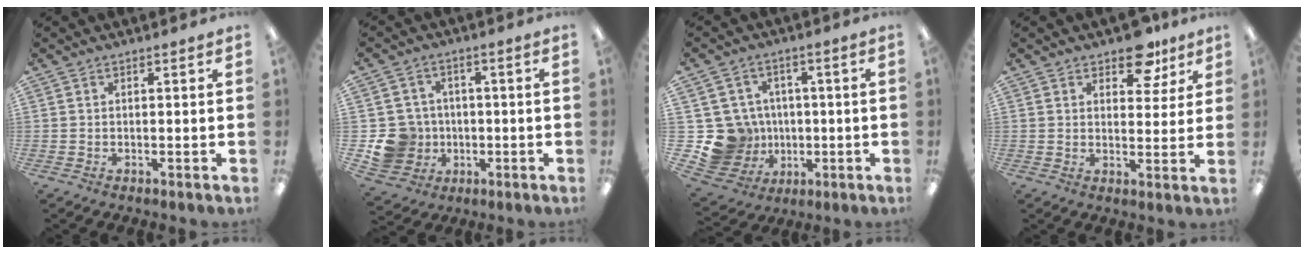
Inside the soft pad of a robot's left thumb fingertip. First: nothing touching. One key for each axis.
{"total": 9.9, "fx": -1.8, "fy": 9.5, "fz": 2.3, "tx": -0.066, "ty": 0.018, "tz": -0.020}
{"total": 13.8, "fx": -1.7, "fy": 13.1, "fz": 4.1, "tx": -0.111, "ty": 0.011, "tz": -0.009}
{"total": 8.8, "fx": 6.1, "fy": 4.6, "fz": 4.3, "tx": -0.045, "ty": -0.028, "tz": 0.106}